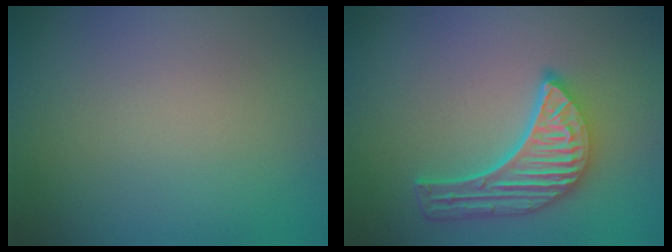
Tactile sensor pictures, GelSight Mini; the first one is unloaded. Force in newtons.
{"total": 5.8, "press": 4.5, "slide": 3.7}